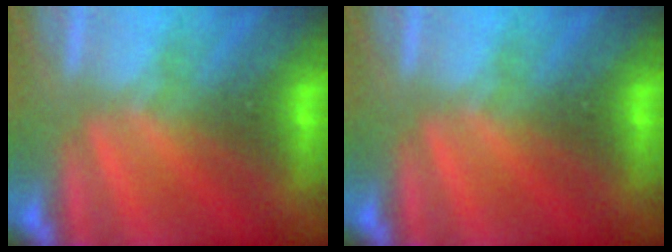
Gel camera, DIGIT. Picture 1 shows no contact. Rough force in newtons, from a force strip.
{"total": 0.0}